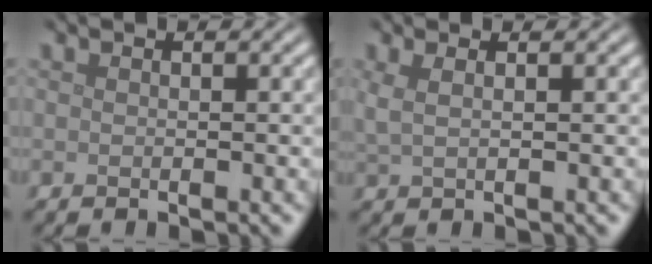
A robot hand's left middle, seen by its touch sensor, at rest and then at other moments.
{"total": 1.8, "force": [0.8, 0.7, 1.4], "torque": [-0.023, 0.002, 0.015]}